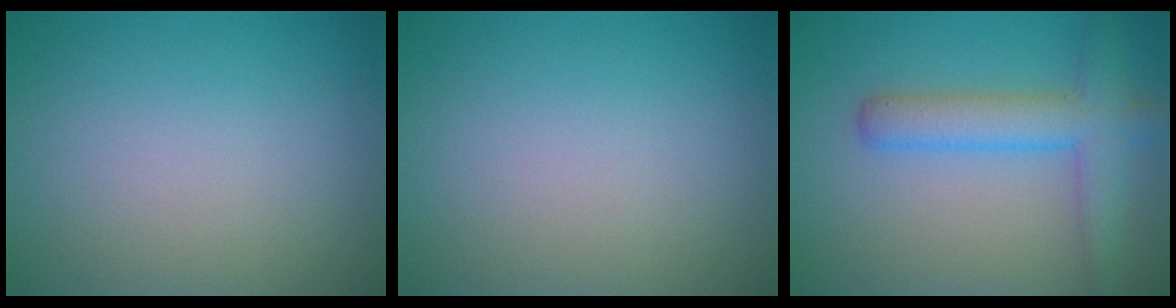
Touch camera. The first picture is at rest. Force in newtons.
{"total": 0.0}
{"total": 4.6, "press": 4.6, "slide": 0.2}